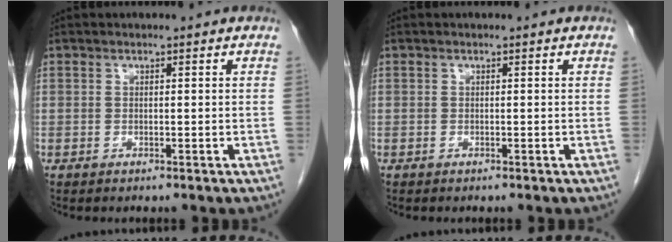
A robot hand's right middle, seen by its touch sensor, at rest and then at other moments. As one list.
[{"total": 0.0}]